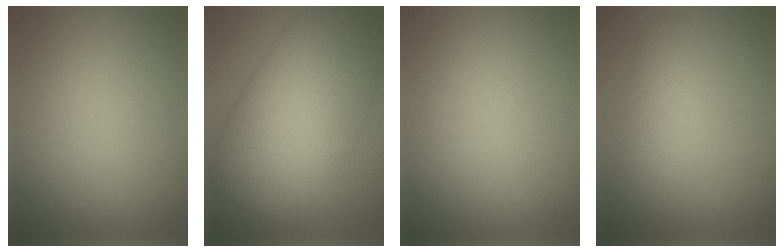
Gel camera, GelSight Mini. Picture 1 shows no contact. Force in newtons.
{"total": 14.0, "press": 14.0, "slide": 0.3}
{"total": 0.0}
{"total": 2.4, "press": 2.4, "slide": 0.1}